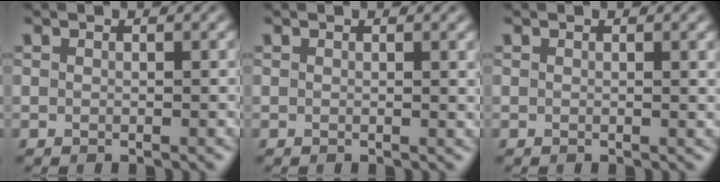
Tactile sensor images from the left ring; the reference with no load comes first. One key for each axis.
{"total": 1.1, "fx": 0.4, "fy": 0.3, "fz": 1.0, "tx": -0.007, "ty": 0.001, "tz": 0.004}
{"total": 0.8, "fx": 0.3, "fy": 0.2, "fz": 0.7, "tx": -0.004, "ty": 0.000, "tz": 0.003}